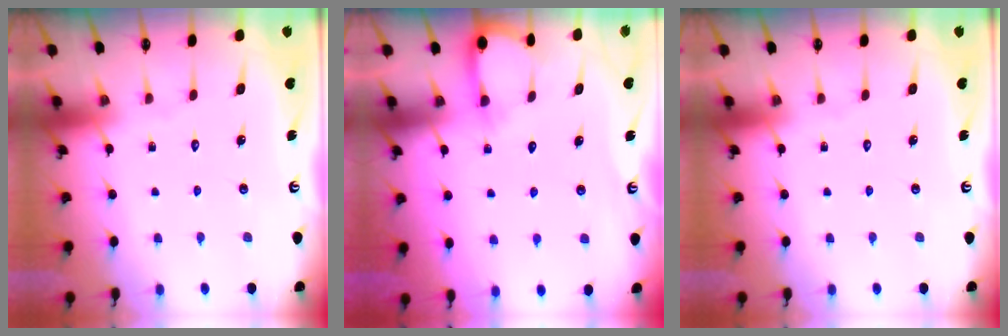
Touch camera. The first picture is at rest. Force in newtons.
{"total": 5.5, "press": 5.5, "slide": 0.4}
{"total": 0.0}